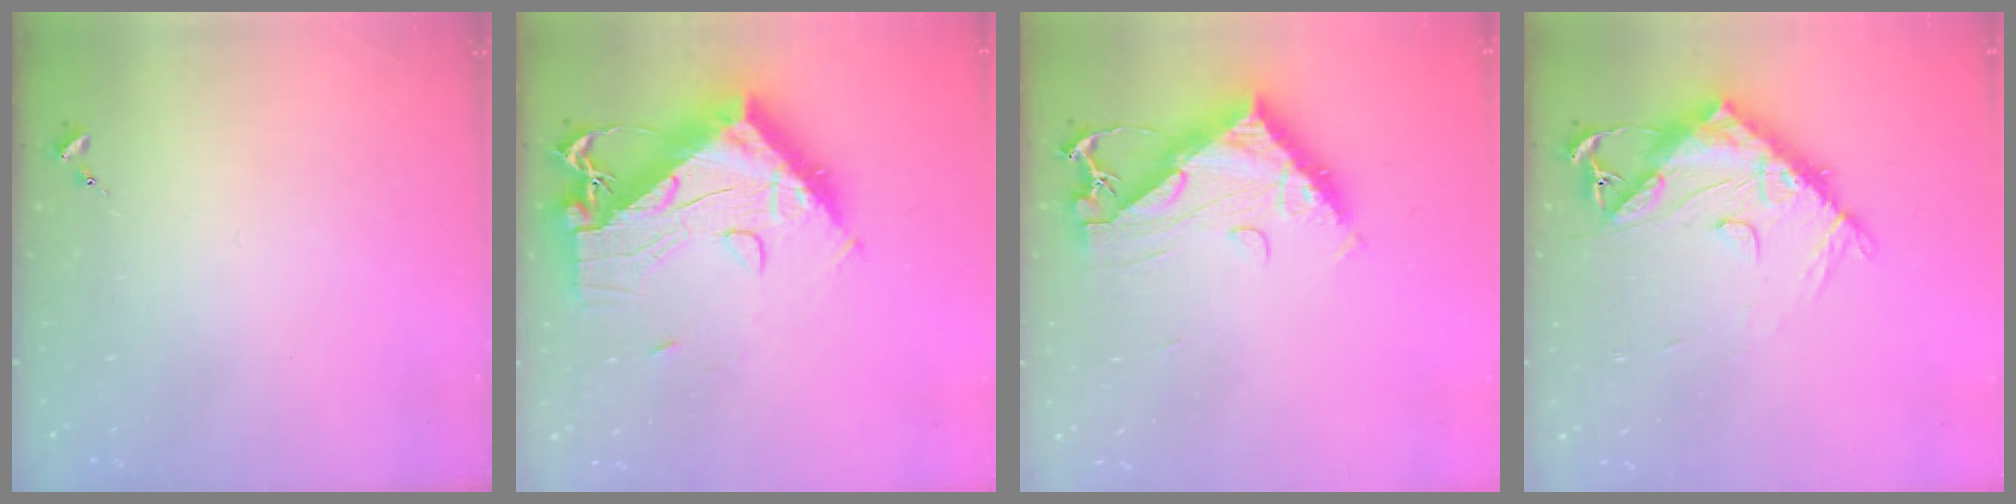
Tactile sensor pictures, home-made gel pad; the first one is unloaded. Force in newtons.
{"total": 18.2, "press": 18.1, "slide": 1.9}
{"total": 11.6, "press": 11.6, "slide": 1.1}
{"total": 14.3, "press": 14.2, "slide": 1.3}